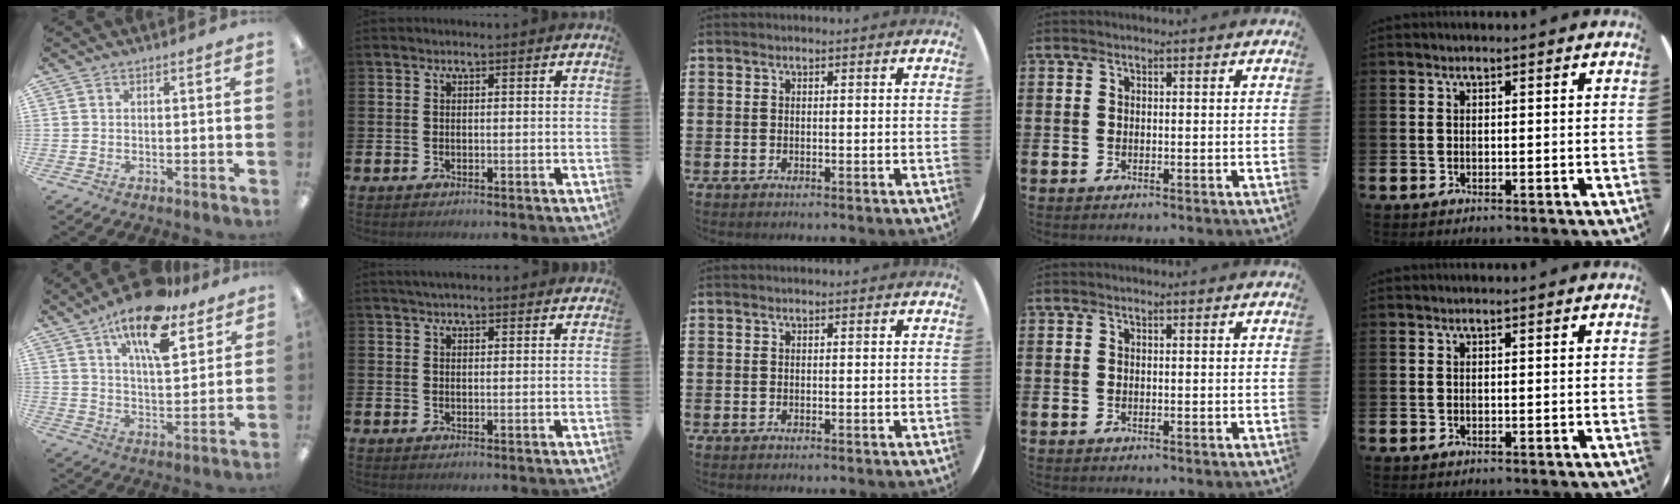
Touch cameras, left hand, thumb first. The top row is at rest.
{"thumb": {"total": 16.6, "force": [11.3, 6.1, 10.4], "torque": [-0.173, -0.051, 0.189]}, "index": {"total": 2.7, "force": [2.6, 0.4, 0.6], "torque": [-0.017, -0.003, 0.047]}}